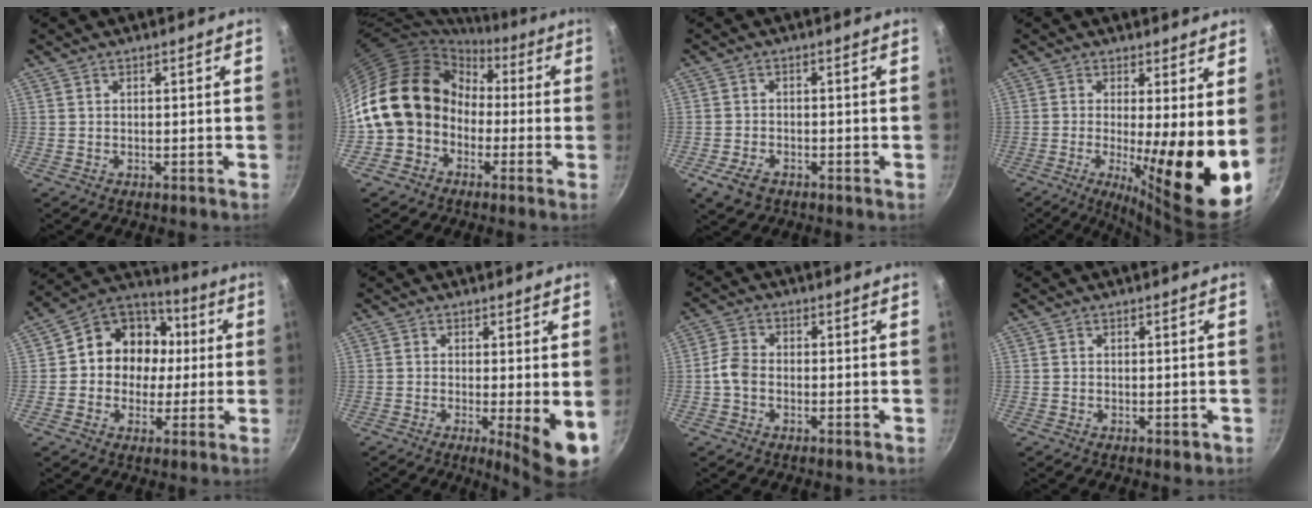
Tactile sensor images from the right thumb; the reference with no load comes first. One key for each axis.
{"total": 15.6, "fx": -1.9, "fy": 13.2, "fz": 8.1, "tx": -0.108, "ty": 0.057, "tz": -0.046}
{"total": 4.7, "fx": -2.7, "fy": 2.7, "fz": 2.7, "tx": -0.062, "ty": 0.009, "tz": -0.051}
{"total": 14.9, "fx": -0.8, "fy": 3.2, "fz": 14.6, "tx": -0.207, "ty": -0.034, "tz": -0.008}
{"total": 14.3, "fx": 0.7, "fy": 12.5, "fz": 6.9, "tx": -0.065, "ty": 0.033, "tz": -0.007}
{"total": 7.5, "fx": -1.2, "fy": 1.5, "fz": 7.2, "tx": -0.096, "ty": -0.013, "tz": -0.012}
{"total": 3.8, "fx": -1.3, "fy": 2.6, "fz": 2.4, "tx": -0.053, "ty": 0.018, "tz": -0.036}
{"total": 1.3, "fx": -0.6, "fy": 0.7, "fz": 0.9, "tx": -0.013, "ty": 0.001, "tz": -0.009}